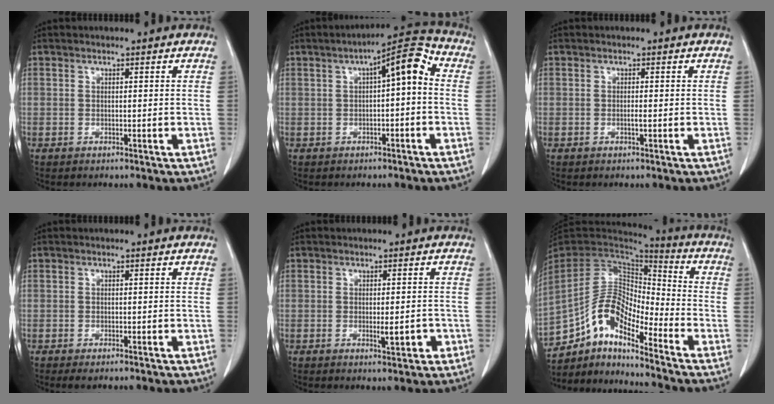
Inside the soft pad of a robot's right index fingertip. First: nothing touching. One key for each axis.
{"total": 7.7, "fx": 1.0, "fy": 1.7, "fz": 7.5, "tx": -0.111, "ty": 0.035, "tz": 0.008}
{"total": 0.6, "fx": -0.2, "fy": 0.0, "fz": 0.5, "tx": -0.010, "ty": 0.001, "tz": -0.002}
{"total": 1.7, "fx": -1.3, "fy": 0.4, "fz": 1.1, "tx": -0.014, "ty": -0.003, "tz": -0.016}
{"total": 2.7, "fx": -0.9, "fy": 0.7, "fz": 2.5, "tx": -0.038, "ty": -0.002, "tz": -0.007}
{"total": 12.2, "fx": -8.9, "fy": 3.8, "fz": 7.5, "tx": -0.149, "ty": 0.040, "tz": -0.166}